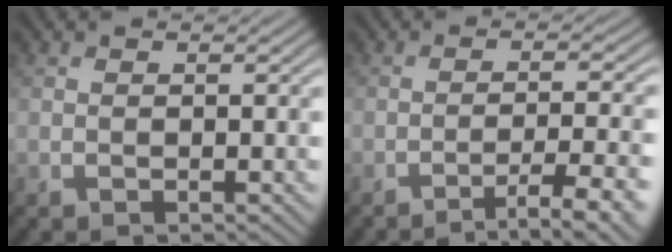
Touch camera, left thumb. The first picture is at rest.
{"total": 7.7, "force": [-4.8, 1.2, 5.9], "torque": [-0.089, 0.010, -0.070]}